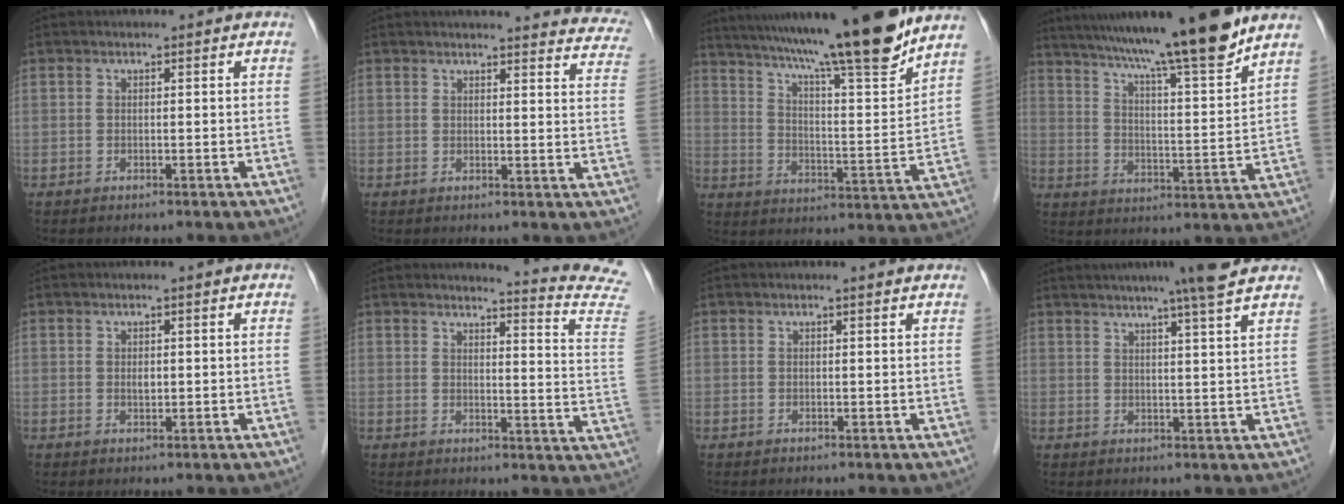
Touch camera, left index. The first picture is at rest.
{"total": 18.9, "force": [18.0, 2.8, 4.8], "torque": [-0.035, -0.059, 0.179]}
{"total": 22.0, "force": [17.9, 0.0, 12.8], "torque": [-0.209, -0.010, 0.274]}
{"total": 18.1, "force": [14.8, -0.7, 10.4], "torque": [-0.166, -0.002, 0.229]}
{"total": 1.0, "force": [0.1, 0.5, 0.9], "torque": [-0.016, 0.002, 0.006]}
{"total": 12.7, "force": [12.3, -1.5, 2.7], "torque": [-0.028, -0.110, 0.112]}
{"total": 1.2, "force": [1.0, 0.0, 0.6], "torque": [-0.014, 0.008, 0.015]}
{"total": 9.1, "force": [7.5, -1.1, 5.1], "torque": [-0.076, 0.011, 0.091]}